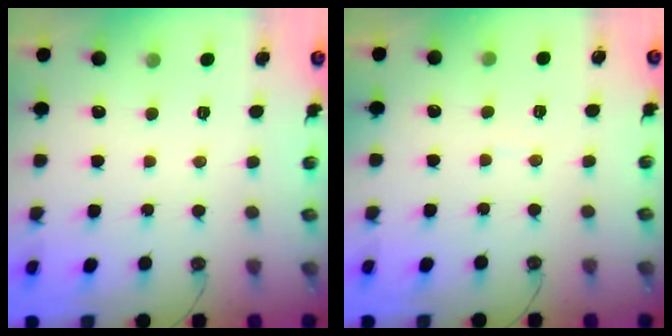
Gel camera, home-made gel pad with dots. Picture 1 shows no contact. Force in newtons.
{"total": 2.3, "press": 2.3, "slide": 0.3}